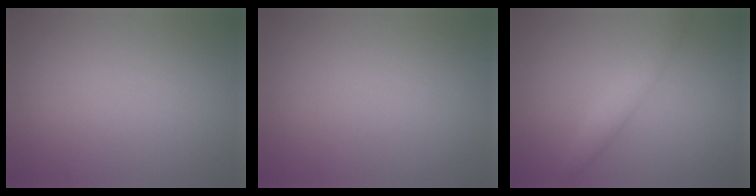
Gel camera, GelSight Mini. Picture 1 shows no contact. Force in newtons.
{"total": 0.0}
{"total": 2.9, "press": 2.8, "slide": 0.1}